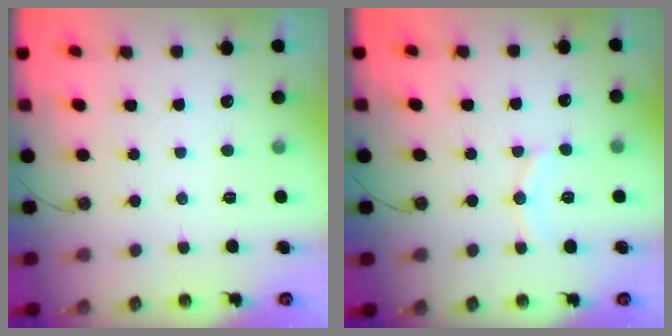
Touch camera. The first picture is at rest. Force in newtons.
{"total": 7.4, "press": 7.3, "slide": 0.7}